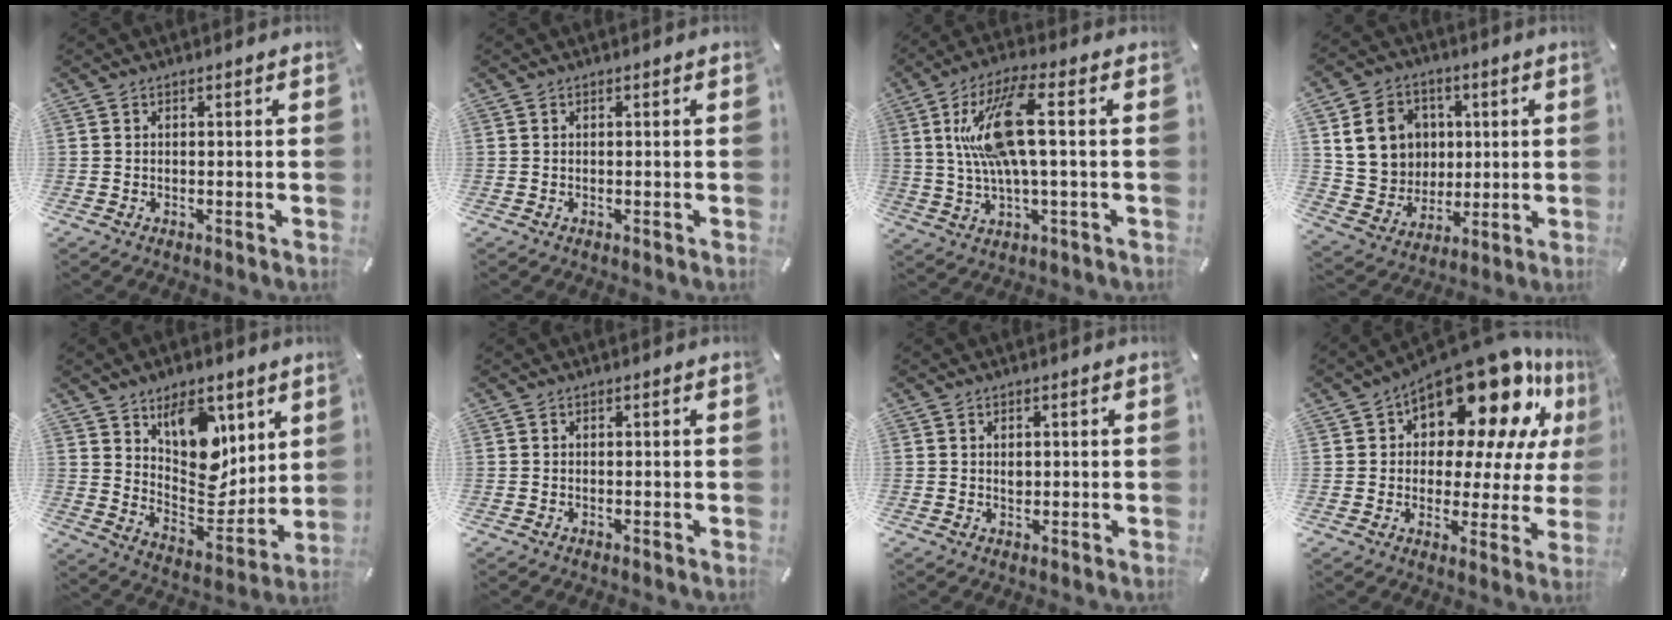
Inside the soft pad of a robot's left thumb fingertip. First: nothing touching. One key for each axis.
{"total": 0.0}
{"total": 15.5, "fx": 2.5, "fy": 4.5, "fz": 14.6, "tx": -0.297, "ty": -0.002, "tz": 0.036}
{"total": 13.8, "fx": 3.5, "fy": 12.3, "fz": 5.2, "tx": -0.094, "ty": 0.002, "tz": 0.076}
{"total": 13.9, "fx": 8.2, "fy": 8.7, "fz": 7.0, "tx": -0.082, "ty": -0.075, "tz": 0.150}
{"total": 0.0}
{"total": 1.3, "fx": 0.3, "fy": 1.0, "fz": 0.9, "tx": -0.011, "ty": 0.000, "tz": 0.004}
{"total": 20.4, "fx": 13.5, "fy": 9.4, "fz": 12.1, "tx": -0.180, "ty": -0.106, "tz": 0.226}